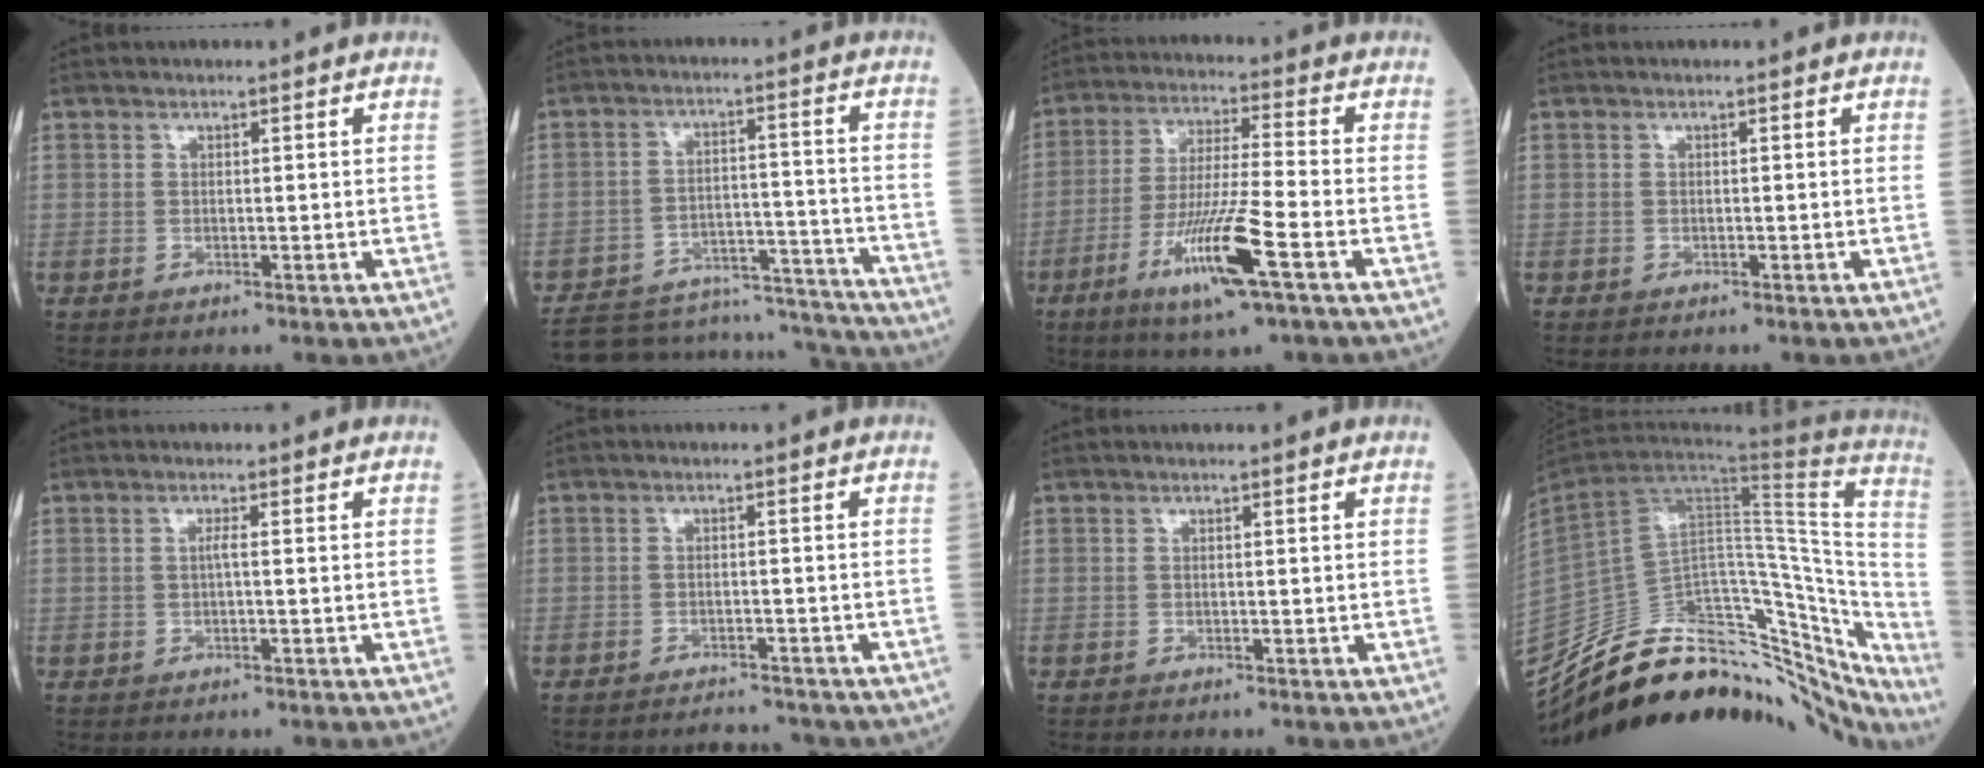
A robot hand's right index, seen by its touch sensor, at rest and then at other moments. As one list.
[{"total": 19.7, "force": [-18.9, 3.6, 4.3], "torque": [-0.081, 0.028, -0.272]}, {"total": 13.4, "force": [-6.2, 0.3, 11.9], "torque": [-0.239, -0.024, -0.112]}, {"total": 0.7, "force": [-0.4, 0.4, 0.3], "torque": [-0.016, 0.000, -0.007]}, {"total": 1.3, "force": [-0.1, 0.3, 1.2], "torque": [-0.032, 0.000, -0.002]}, {"total": 7.1, "force": [-6.6, 2.2, 1.6], "torque": [-0.025, 0.006, -0.081]}, {"total": 1.0, "force": [-0.7, 0.5, 0.5], "torque": [-0.017, -0.002, -0.009]}, {"total": 42.3, "force": [-35.0, 12.8, 20.1], "torque": [-0.260, -0.019, -0.480]}]